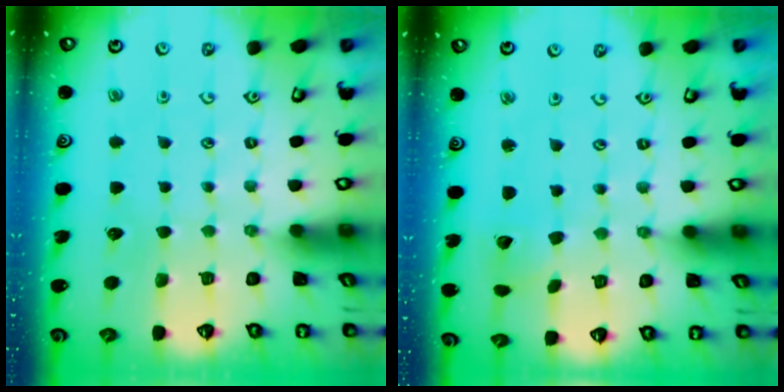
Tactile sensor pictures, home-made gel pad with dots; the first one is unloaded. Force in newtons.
{"total": 2.4, "press": 2.4, "slide": 0.3}